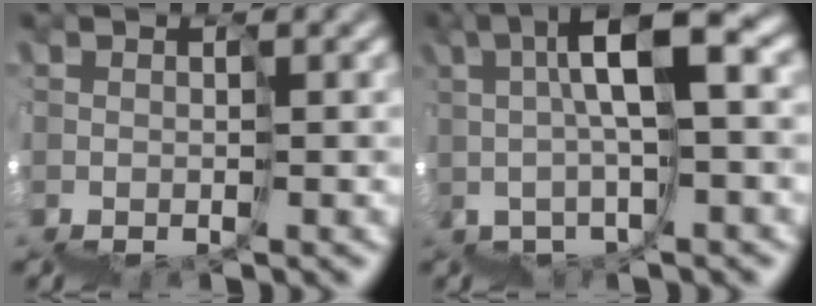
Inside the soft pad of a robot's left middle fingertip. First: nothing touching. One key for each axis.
{"total": 8.1, "fx": 2.9, "fy": 2.5, "fz": 7.1, "tx": -0.109, "ty": 0.039, "tz": 0.050}